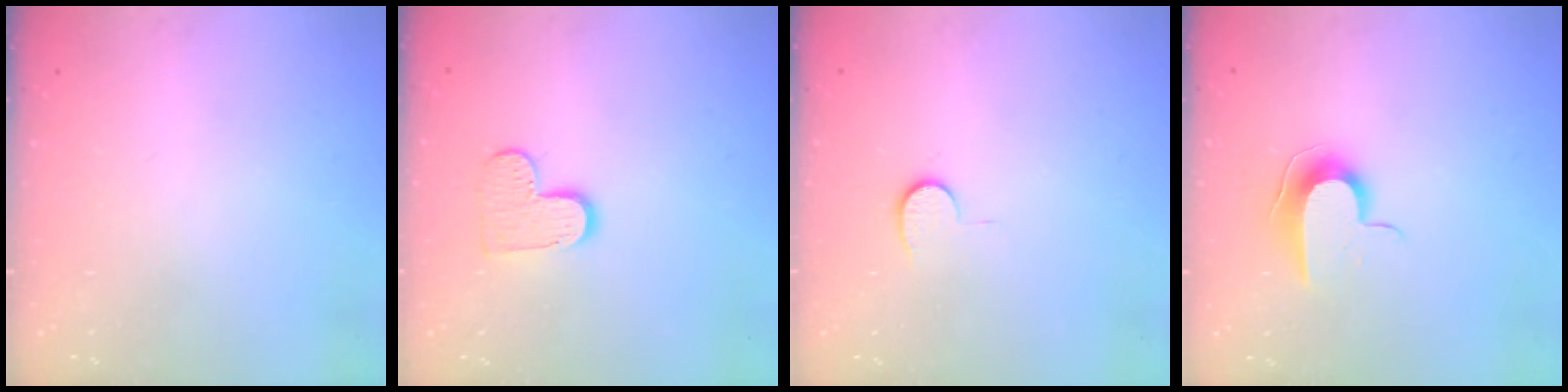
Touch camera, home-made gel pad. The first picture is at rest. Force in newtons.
{"total": 8.5, "press": 8.4, "slide": 0.4}
{"total": 4.0, "press": 4.0, "slide": 0.4}
{"total": 8.9, "press": 8.9, "slide": 0.8}